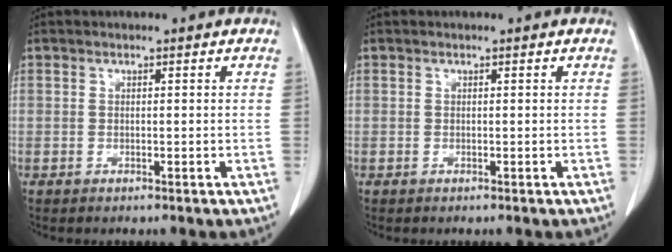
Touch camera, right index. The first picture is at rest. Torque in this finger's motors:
{"motor_torque": [0.00, 0.00, 0.00, 0.00]}